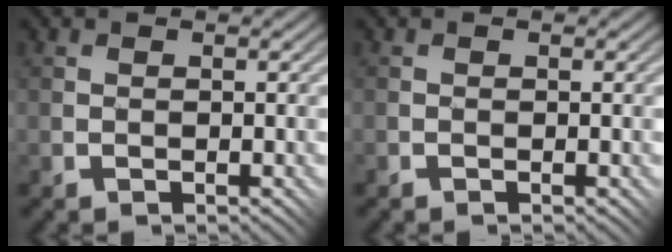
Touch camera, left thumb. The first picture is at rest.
{"total": 0.0}